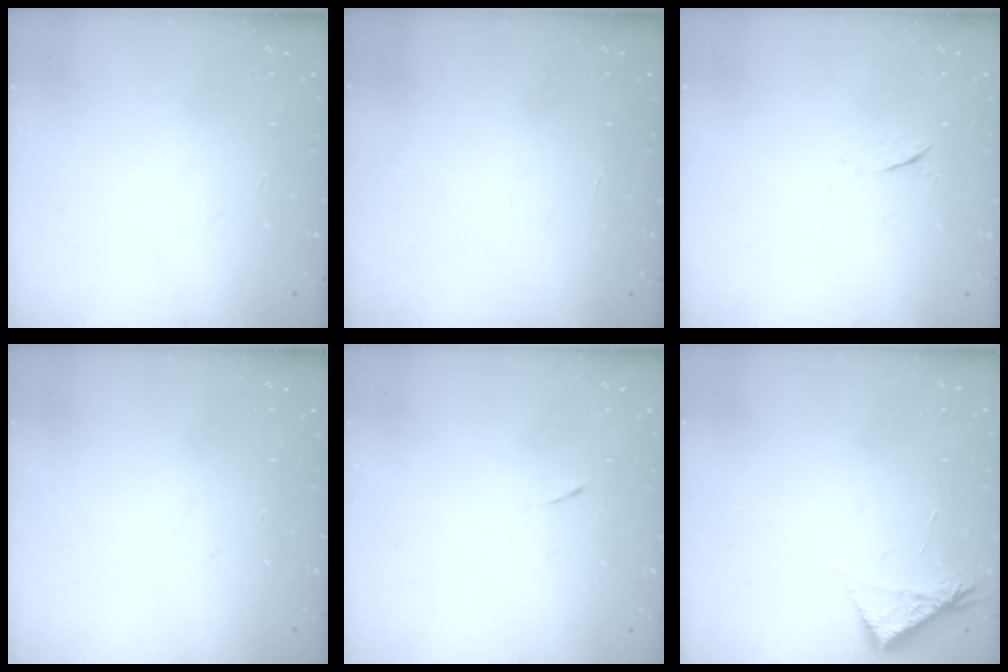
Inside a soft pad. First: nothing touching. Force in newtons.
{"total": 1.7, "press": 1.7, "slide": 0.1}
{"total": 5.0, "press": 4.8, "slide": 1.4}
{"total": 0.0}
{"total": 4.0, "press": 3.8, "slide": 1.2}
{"total": 5.0, "press": 5.0, "slide": 0.8}